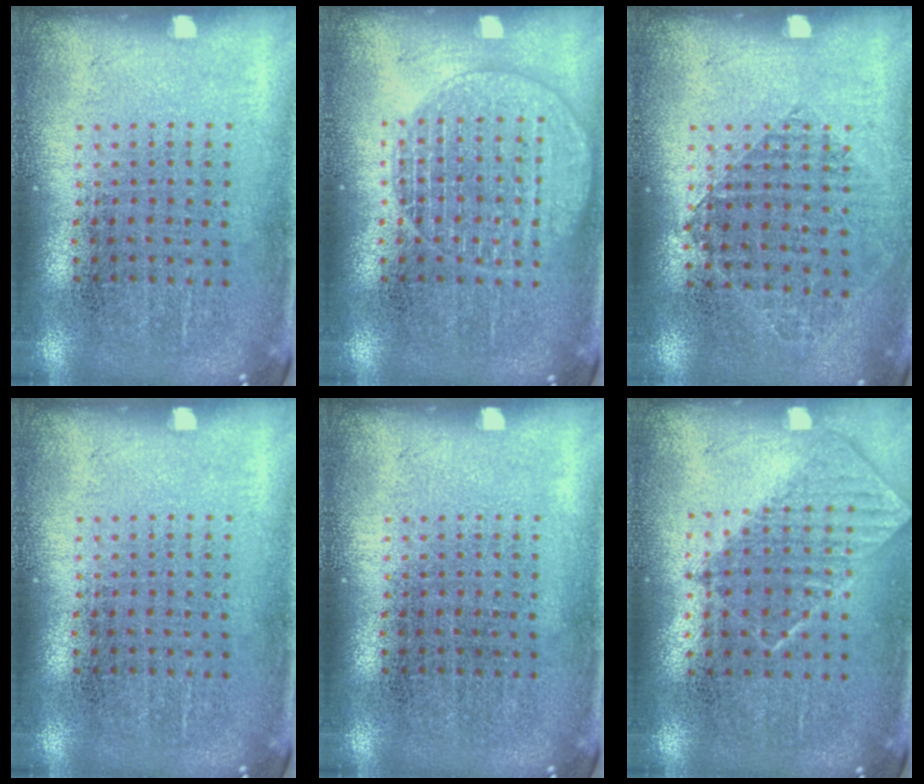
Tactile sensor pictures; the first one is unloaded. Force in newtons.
{"total": 2.7, "press": 2.7, "slide": 0.5}
{"total": 0.9, "press": 0.8, "slide": 0.4}
{"total": 0.0}
{"total": 0.0}
{"total": 0.7, "press": 0.7, "slide": 0.2}